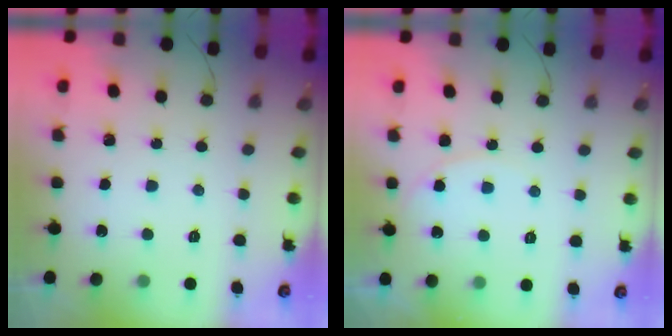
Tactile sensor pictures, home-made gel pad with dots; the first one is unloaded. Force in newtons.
{"total": 5.0, "press": 4.9, "slide": 0.7}